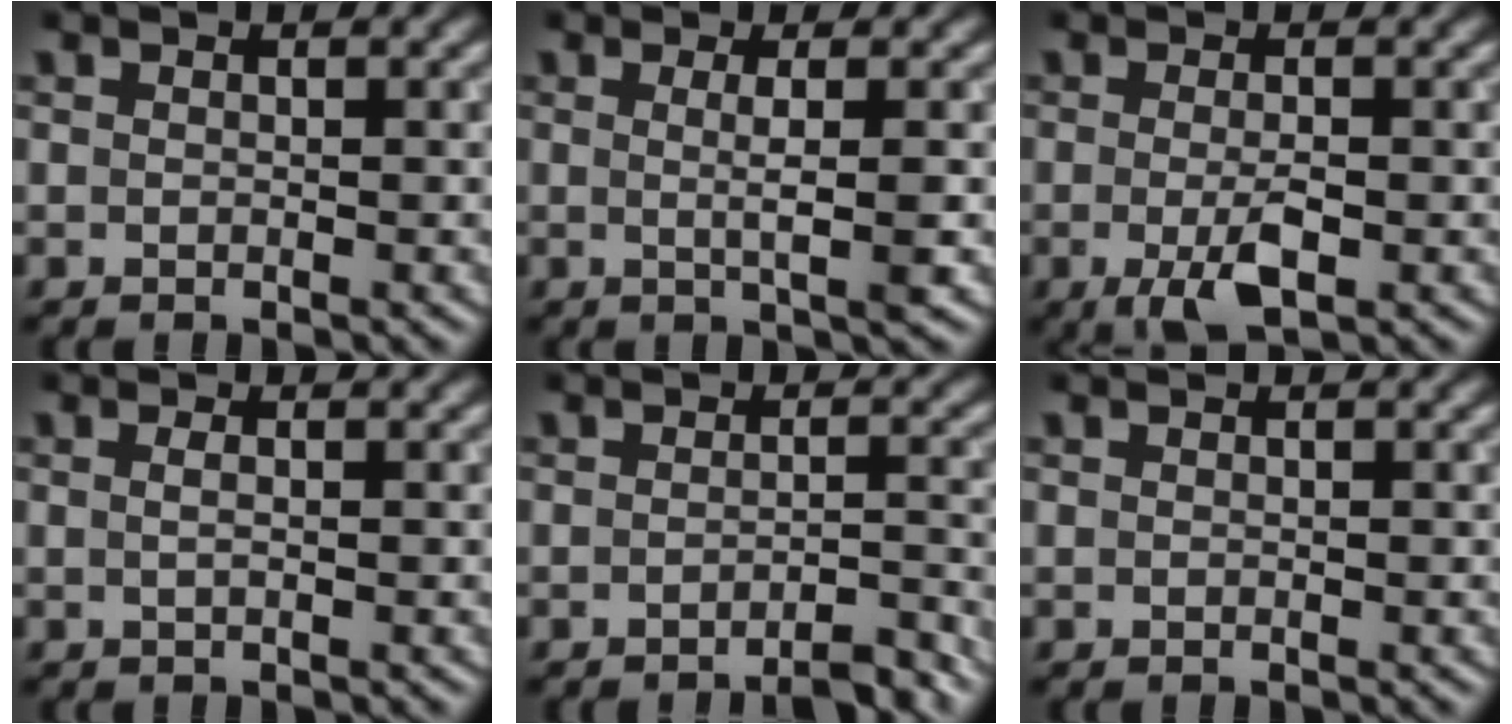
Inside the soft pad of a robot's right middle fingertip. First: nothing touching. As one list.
[{"total": 2.6, "force": [0.1, 0.5, 2.5], "torque": [-0.041, -0.002, -0.003]}, {"total": 3.5, "force": [-1.1, 0.9, 3.2], "torque": [-0.062, -0.010, -0.019]}, {"total": 0.8, "force": [0.1, 0.3, 0.8], "torque": [-0.013, 0.002, -0.001]}, {"total": 3.0, "force": [-2.4, 0.6, 1.7], "torque": [-0.010, 0.009, -0.040]}, {"total": 0.0}]